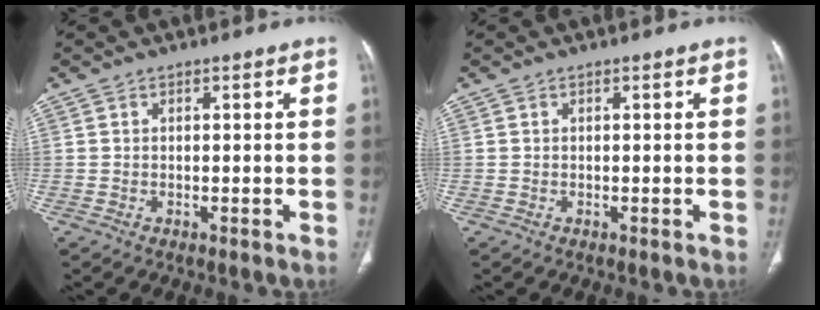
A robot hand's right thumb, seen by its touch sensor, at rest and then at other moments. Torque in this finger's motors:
{"motor_torque": [0.00, 0.00, -0.05, -0.05, 0.00]}